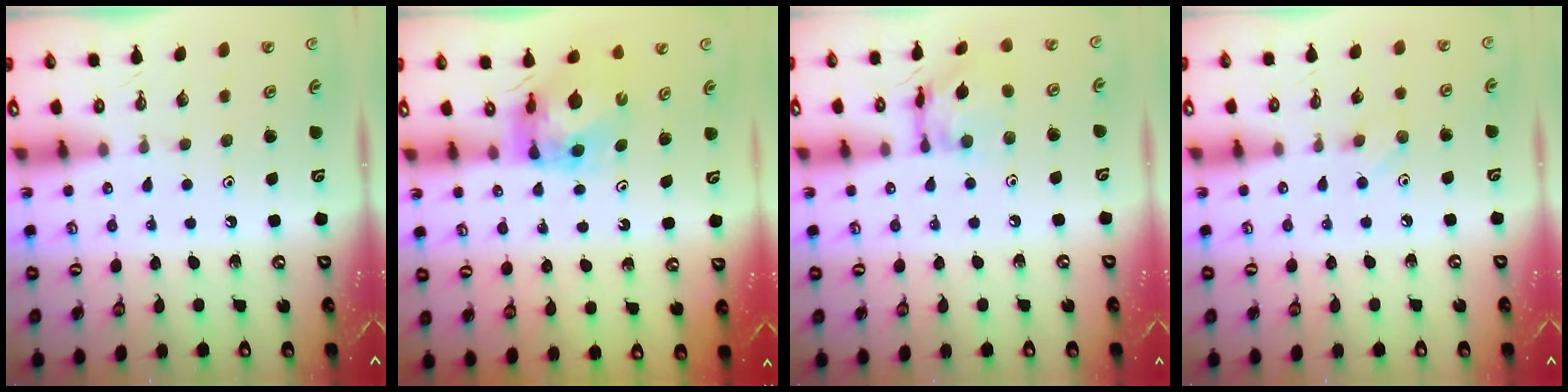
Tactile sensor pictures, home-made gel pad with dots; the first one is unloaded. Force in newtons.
{"total": 8.4, "press": 8.4, "slide": 0.9}
{"total": 11.8, "press": 11.8, "slide": 1.0}
{"total": 4.5, "press": 4.4, "slide": 0.5}